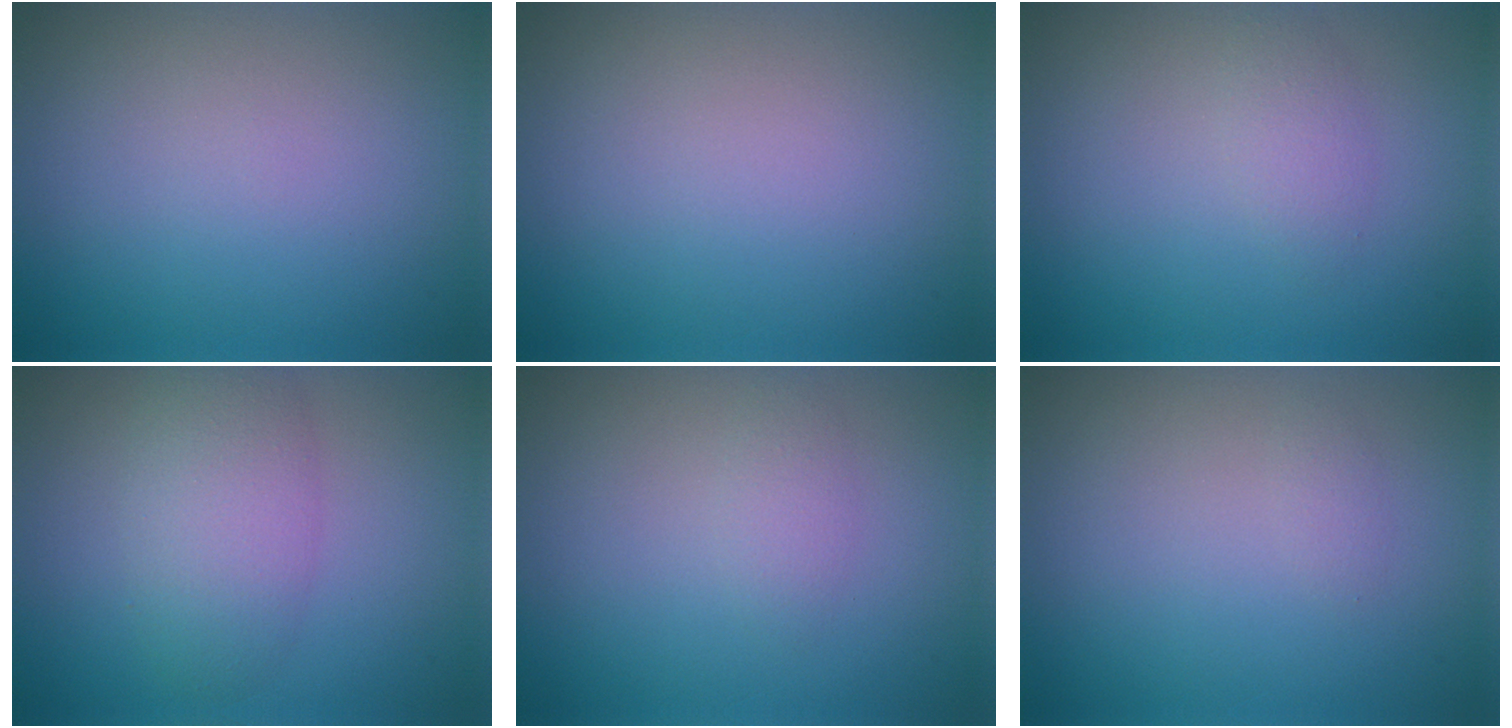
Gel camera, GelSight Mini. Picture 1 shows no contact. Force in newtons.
{"total": 0.0}
{"total": 1.3, "press": 1.3, "slide": 0.1}
{"total": 4.2, "press": 4.2, "slide": 0.1}
{"total": 1.2, "press": 1.2, "slide": 0.1}
{"total": 0.6, "press": 0.6, "slide": 0.0}